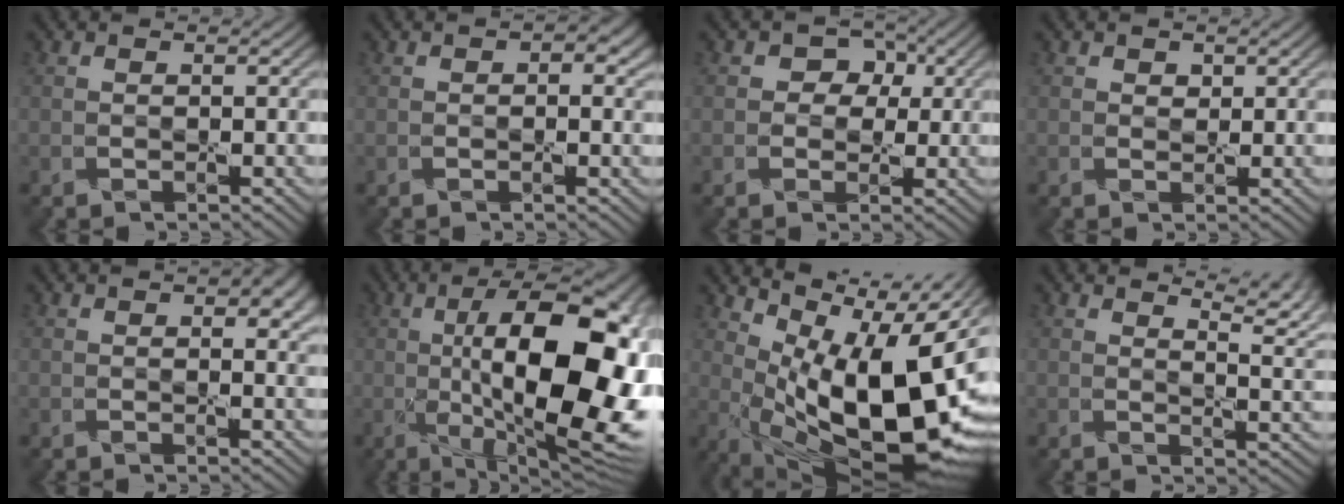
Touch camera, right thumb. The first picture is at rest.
{"total": 2.3, "force": [0.8, 1.1, 1.9], "torque": [-0.025, -0.002, 0.013]}
{"total": 3.9, "force": [0.9, 3.5, 1.5], "torque": [-0.007, 0.004, -0.005]}
{"total": 1.0, "force": [0.8, 0.7, 0.1], "torque": [0.000, -0.002, 0.016]}
{"total": 3.9, "force": [1.7, 1.3, 3.3], "torque": [-0.040, 0.000, 0.025]}
{"total": 18.8, "force": [-0.4, 7.2, 17.3], "torque": [-0.256, 0.014, -0.006]}
{"total": 17.6, "force": [2.0, 7.7, 15.7], "torque": [-0.230, -0.004, 0.053]}
{"total": 7.9, "force": [5.6, 2.0, 5.1], "torque": [-0.061, 0.018, 0.072]}